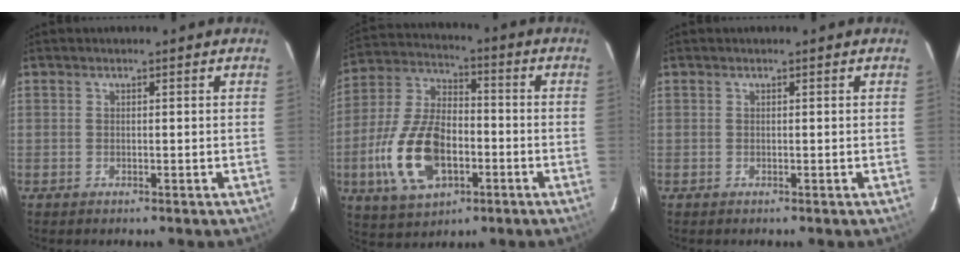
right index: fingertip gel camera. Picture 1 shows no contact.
{"total": 17.0, "force": [-5.4, 9.4, 13.1], "torque": [-0.286, 0.002, -0.090]}
{"total": 0.0}